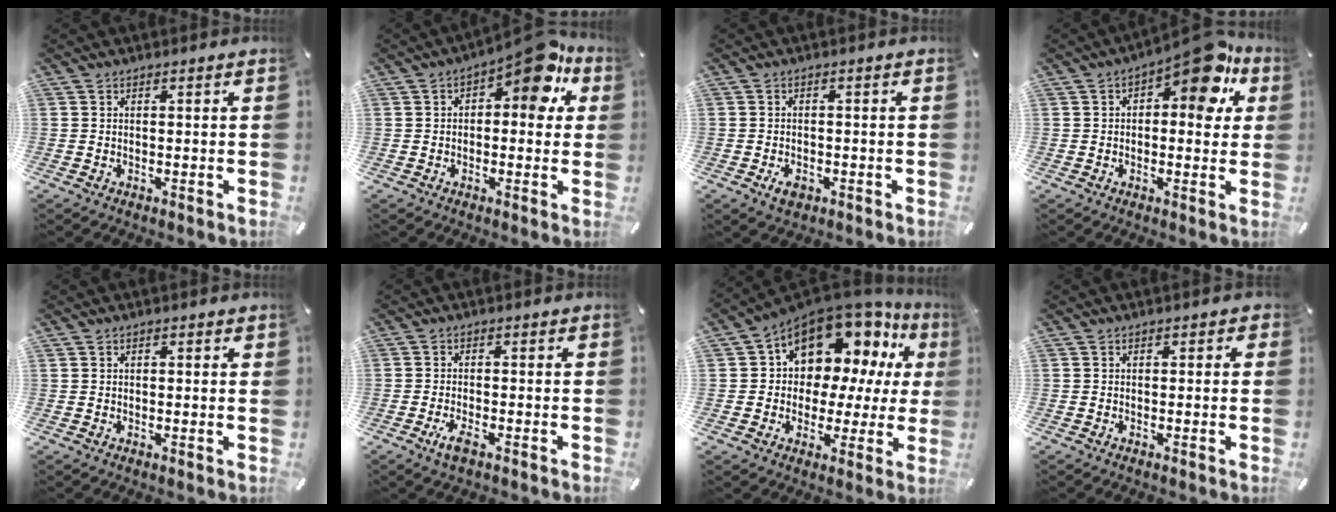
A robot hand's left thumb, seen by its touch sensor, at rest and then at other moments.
{"total": 10.8, "force": [5.7, 4.7, 7.9], "torque": [-0.100, -0.038, 0.090]}
{"total": 3.0, "force": [-1.4, 2.0, 1.8], "torque": [-0.038, 0.006, -0.027]}
{"total": 12.0, "force": [6.8, 5.1, 8.5], "torque": [-0.099, -0.052, 0.109]}
{"total": 0.6, "force": [0.3, 0.3, 0.4], "torque": [-0.007, 0.003, 0.004]}
{"total": 3.1, "force": [-1.7, 1.0, 2.4], "torque": [-0.051, 0.001, -0.033]}
{"total": 13.7, "force": [9.5, 8.0, 5.9], "torque": [-0.102, -0.083, 0.171]}
{"total": 0.7, "force": [-0.2, 0.6, 0.4], "torque": [0.001, -0.001, -0.007]}